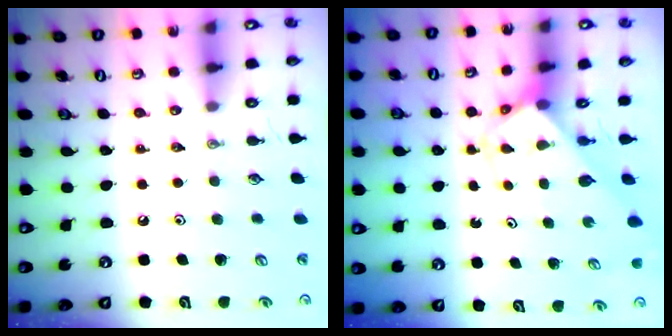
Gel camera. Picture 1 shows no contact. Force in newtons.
{"total": 2.7, "press": 2.7, "slide": 0.1}